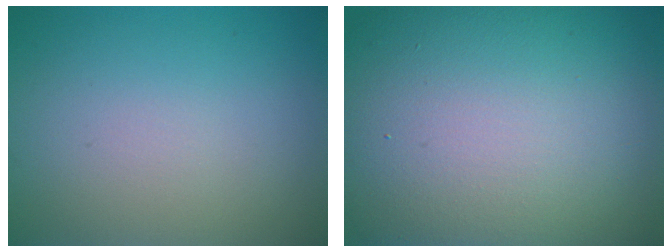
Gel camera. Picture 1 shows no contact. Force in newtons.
{"total": 19.8, "press": 19.8, "slide": 0.7}